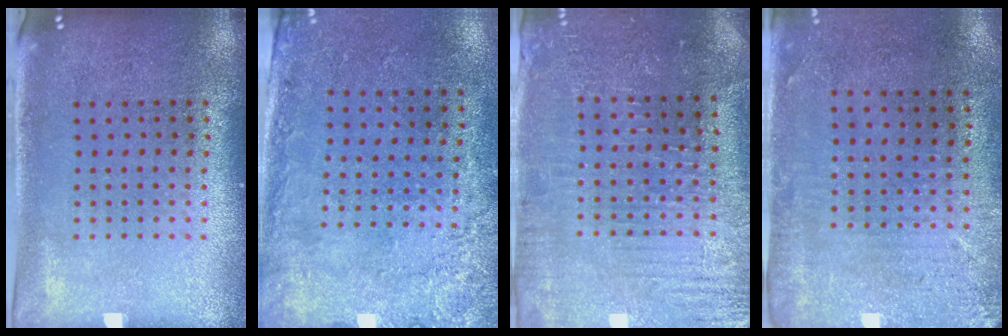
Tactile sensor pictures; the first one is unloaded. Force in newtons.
{"total": 2.7, "press": 2.0, "slide": 1.8}
{"total": 3.4, "press": 3.4, "slide": 0.5}
{"total": 3.0, "press": 2.4, "slide": 1.8}